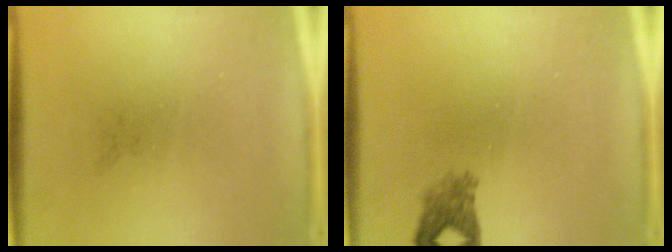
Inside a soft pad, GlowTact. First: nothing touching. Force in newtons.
{"total": 2.5}